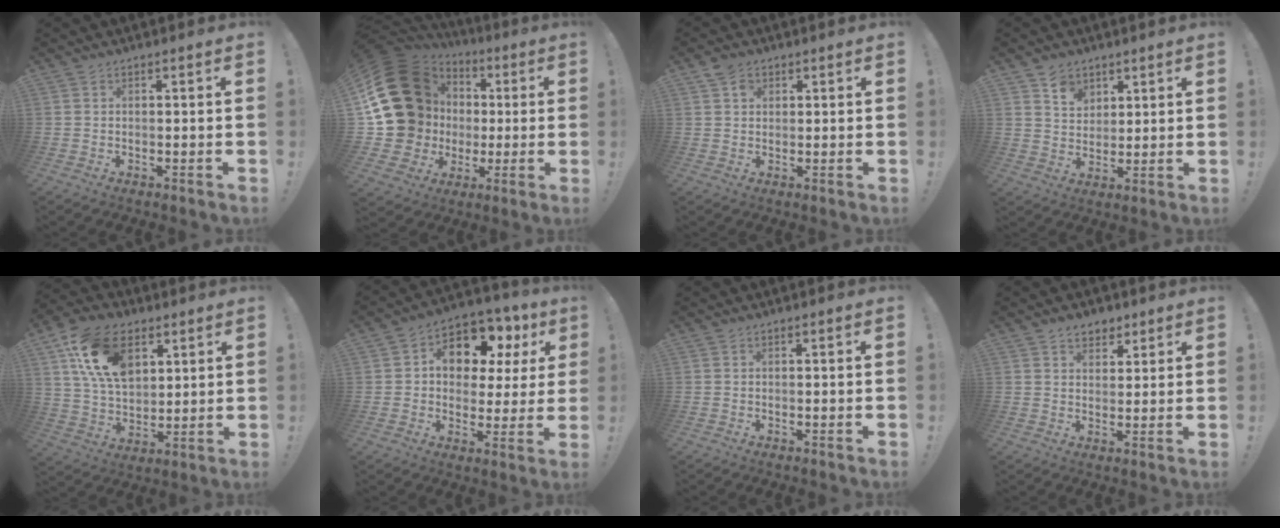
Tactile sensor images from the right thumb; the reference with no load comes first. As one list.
[{"total": 25.1, "force": [4.3, 21.2, 12.7], "torque": [-0.216, -0.029, 0.141]}, {"total": 3.4, "force": [1.8, 2.6, 1.3], "torque": [-0.017, -0.002, 0.032]}, {"total": 7.2, "force": [4.6, 5.3, 1.7], "torque": [-0.016, -0.035, 0.084]}, {"total": 18.6, "force": [8.0, 11.8, 11.9], "torque": [-0.221, -0.020, 0.151]}, {"total": 11.8, "force": [5.7, 8.1, 6.4], "torque": [-0.097, -0.040, 0.104]}, {"total": 0.0}, {"total": 5.3, "force": [3.6, 3.6, 1.4], "torque": [-0.007, -0.020, 0.064]}]